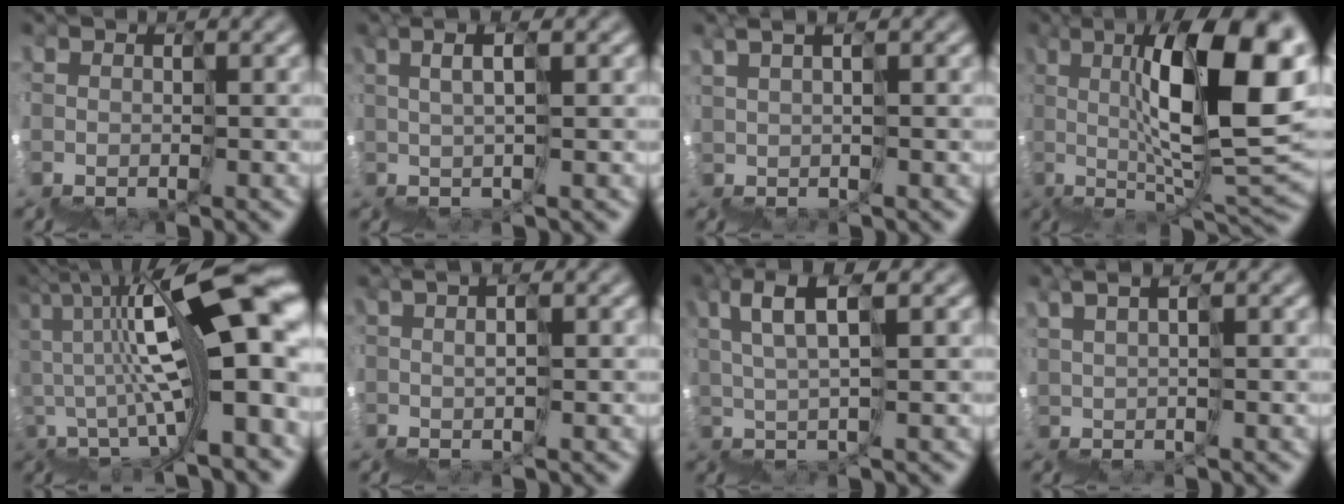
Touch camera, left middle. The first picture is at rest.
{"total": 3.6, "force": [2.5, -2.5, -0.4], "torque": [0.022, 0.037, 0.046]}
{"total": 4.0, "force": [2.6, -2.7, -1.4], "torque": [0.020, 0.029, 0.048]}
{"total": 9.8, "force": [4.5, -0.1, 8.7], "torque": [-0.104, 0.044, 0.070]}
{"total": 11.0, "force": [2.2, 0.8, 10.7], "torque": [-0.147, 0.057, 0.032]}
{"total": 2.3, "force": [1.9, -1.1, 0.7], "torque": [0.007, 0.024, 0.046]}
{"total": 4.5, "force": [3.9, -1.8, 1.5], "torque": [-0.038, 0.045, 0.069]}
{"total": 4.4, "force": [3.2, -2.7, -1.5], "torque": [0.017, 0.034, 0.059]}